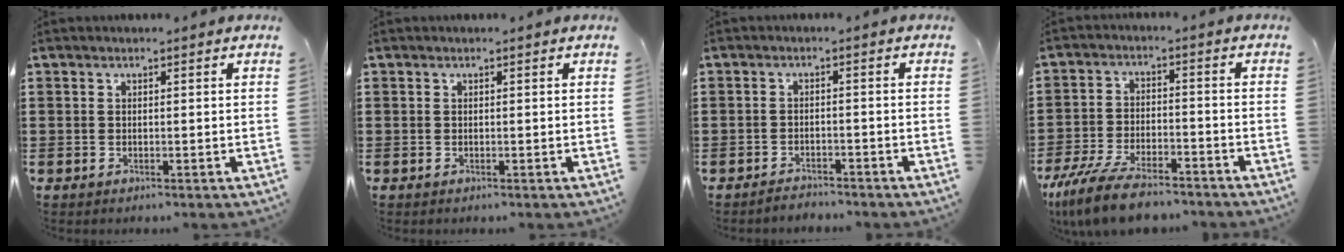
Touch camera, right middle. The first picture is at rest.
{"total": 0.0}
{"total": 2.0, "force": [-2.0, 0.3, -0.1], "torque": [-0.004, 0.002, -0.044]}
{"total": 8.2, "force": [-6.8, 2.0, 4.1], "torque": [-0.092, 0.006, -0.131]}